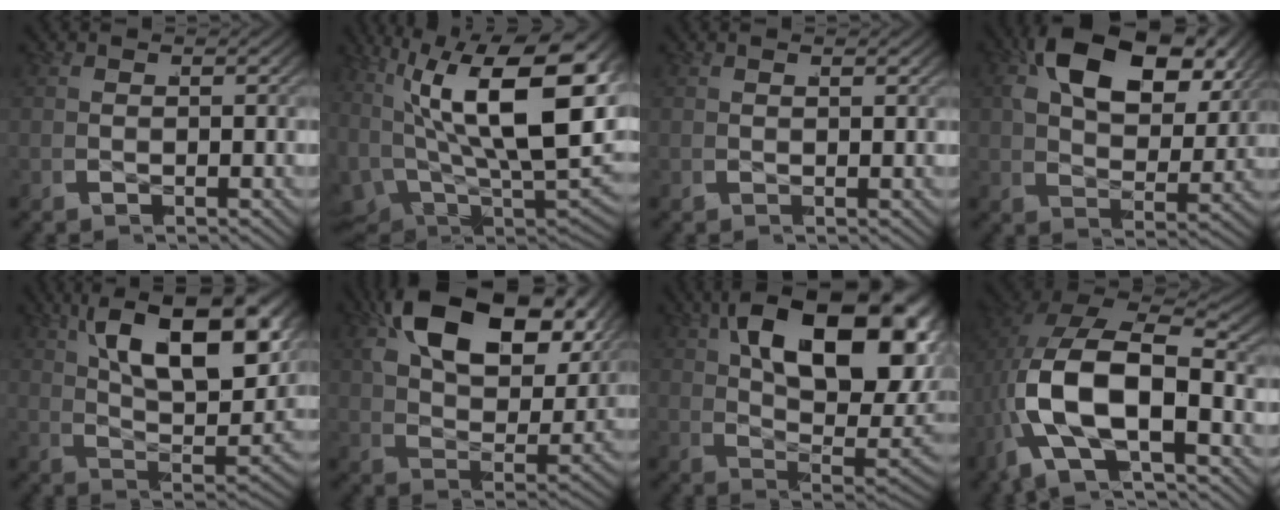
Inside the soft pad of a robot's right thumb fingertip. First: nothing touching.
{"total": 16.4, "force": [3.1, 8.5, 13.7], "torque": [-0.267, -0.045, 0.071]}
{"total": 0.6, "force": [0.5, -0.4, 0.0], "torque": [0.002, 0.006, 0.010]}
{"total": 9.2, "force": [4.3, 4.3, 6.9], "torque": [-0.124, 0.002, 0.068]}
{"total": 12.3, "force": [4.2, 4.8, 10.5], "torque": [-0.173, 0.005, 0.063]}
{"total": 11.3, "force": [5.3, 5.3, 8.5], "torque": [-0.154, 0.007, 0.082]}
{"total": 17.1, "force": [4.0, 8.2, 14.4], "torque": [-0.235, -0.007, 0.065]}
{"total": 12.8, "force": [-0.6, 7.9, 10.1], "torque": [-0.231, -0.031, -0.004]}